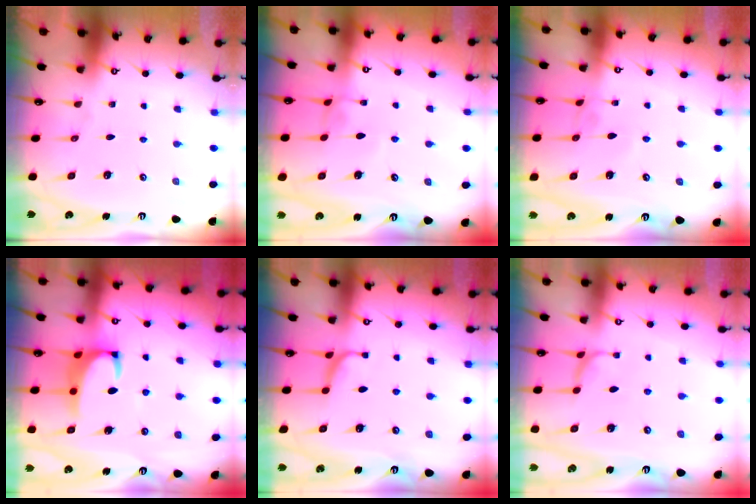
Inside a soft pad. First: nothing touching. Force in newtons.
{"total": 1.5, "press": 1.5, "slide": 0.4}
{"total": 2.2, "press": 2.2, "slide": 0.1}
{"total": 2.6, "press": 2.3, "slide": 1.0}
{"total": 2.0, "press": 1.9, "slide": 0.4}
{"total": 1.4, "press": 1.3, "slide": 0.5}